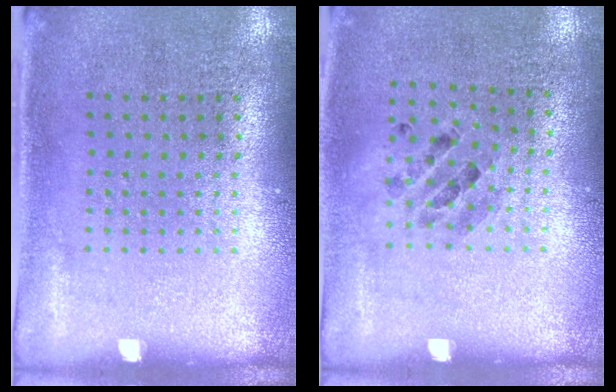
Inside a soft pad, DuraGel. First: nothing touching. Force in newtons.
{"total": 0.9, "press": 0.9, "slide": 0.1}